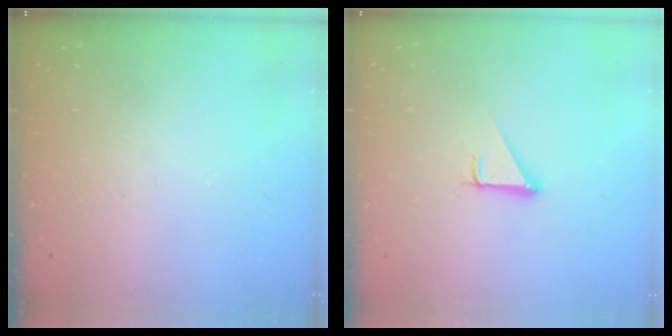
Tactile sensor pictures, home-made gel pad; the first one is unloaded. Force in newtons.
{"total": 3.0, "press": 3.0, "slide": 0.2}